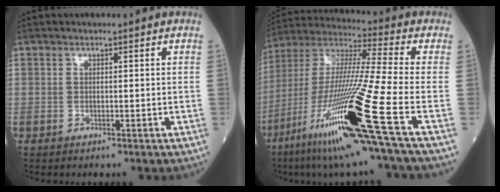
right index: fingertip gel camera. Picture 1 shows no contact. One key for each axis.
{"total": 23.6, "fx": -10.3, "fy": -1.1, "fz": 21.2, "tx": -0.417, "ty": -0.047, "tz": -0.195}